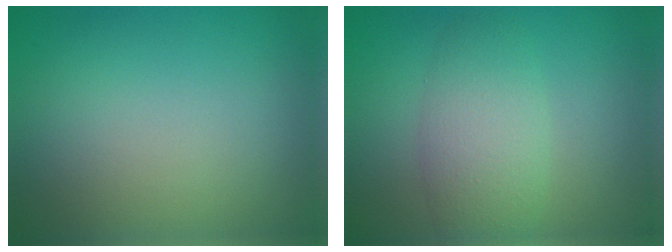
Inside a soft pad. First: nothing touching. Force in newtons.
{"total": 4.4, "press": 4.4, "slide": 0.2}